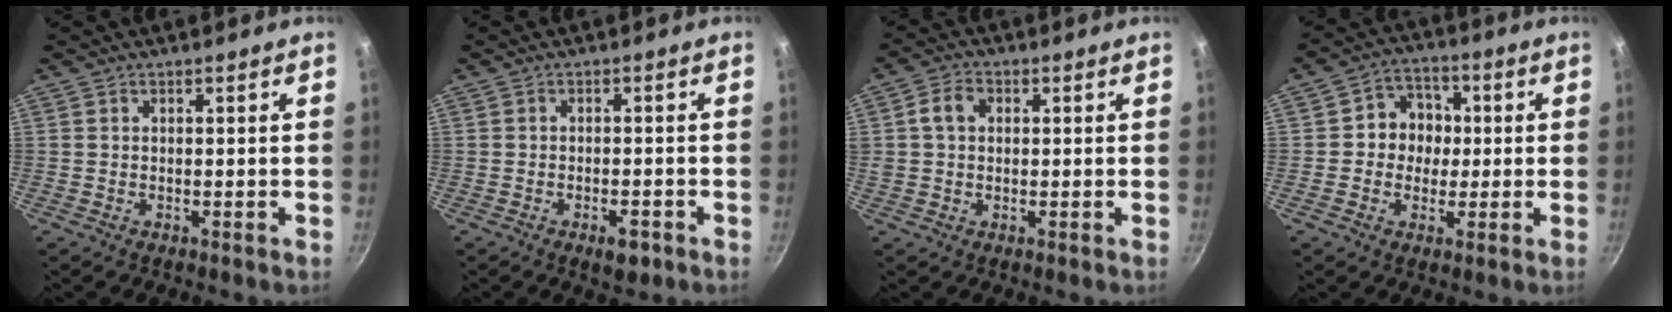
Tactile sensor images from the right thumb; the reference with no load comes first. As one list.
[{"total": 3.6, "force": [-1.8, 1.7, 2.5], "torque": [-0.033, 0.009, -0.022]}, {"total": 4.9, "force": [0.9, 3.8, 3.0], "torque": [-0.044, 0.010, 0.012]}, {"total": 8.0, "force": [0.2, 7.3, 3.2], "torque": [-0.002, 0.012, -0.010]}]